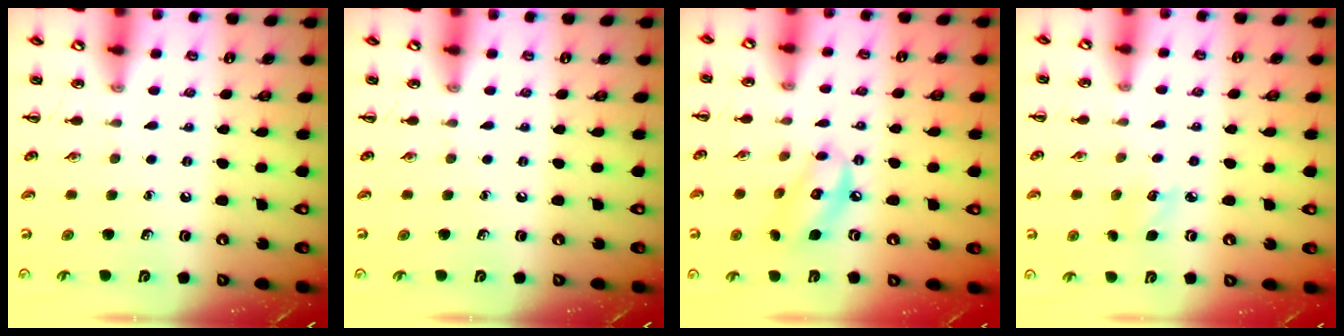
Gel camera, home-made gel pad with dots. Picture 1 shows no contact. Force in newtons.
{"total": 0.0}
{"total": 9.2, "press": 9.2, "slide": 0.9}
{"total": 4.2, "press": 4.0, "slide": 1.1}